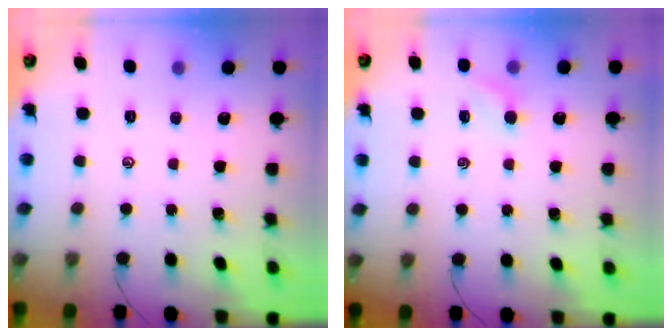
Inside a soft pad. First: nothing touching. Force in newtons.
{"total": 3.1, "press": 2.9, "slide": 1.0}